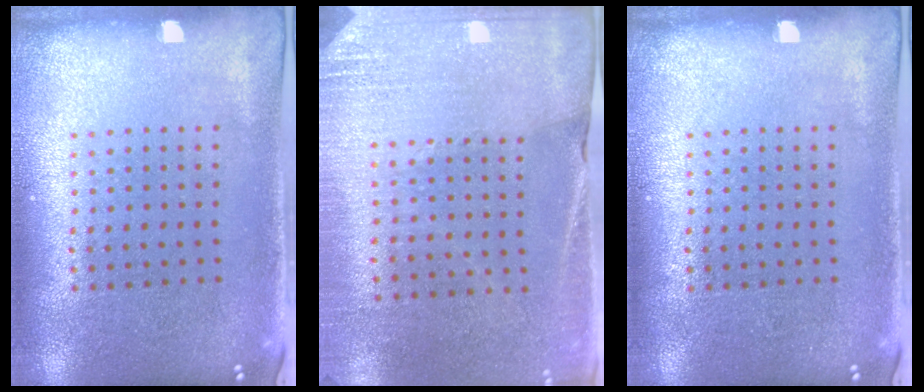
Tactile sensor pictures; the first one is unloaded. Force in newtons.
{"total": 2.6, "press": 2.5, "slide": 0.8}
{"total": 0.0}